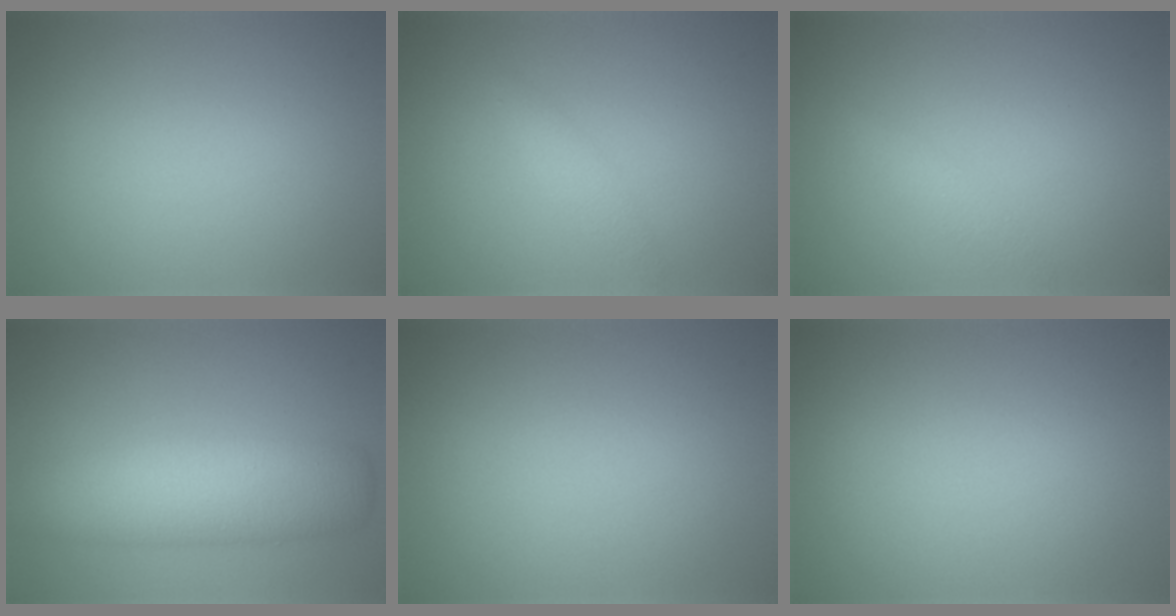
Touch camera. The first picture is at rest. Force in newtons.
{"total": 1.3, "press": 1.3, "slide": 0.1}
{"total": 1.2, "press": 1.2, "slide": 0.1}
{"total": 7.8, "press": 7.8, "slide": 0.1}
{"total": 0.0}
{"total": 0.0}